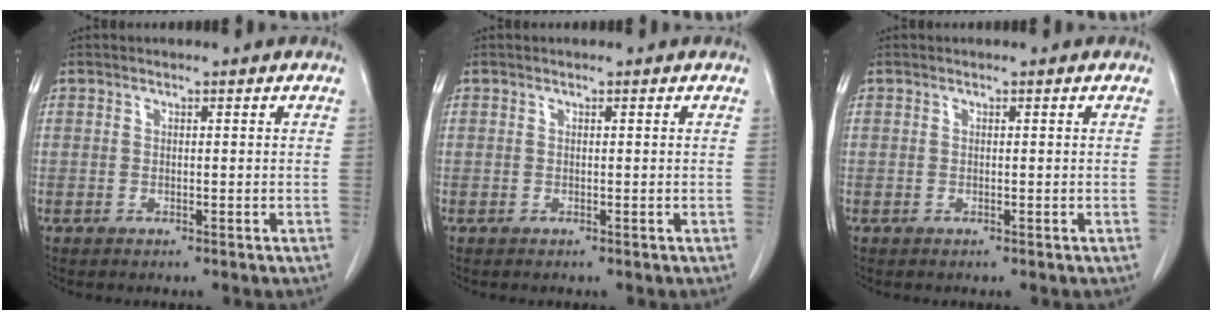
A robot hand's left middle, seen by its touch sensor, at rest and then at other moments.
{"total": 0.0}
{"total": 0.0}